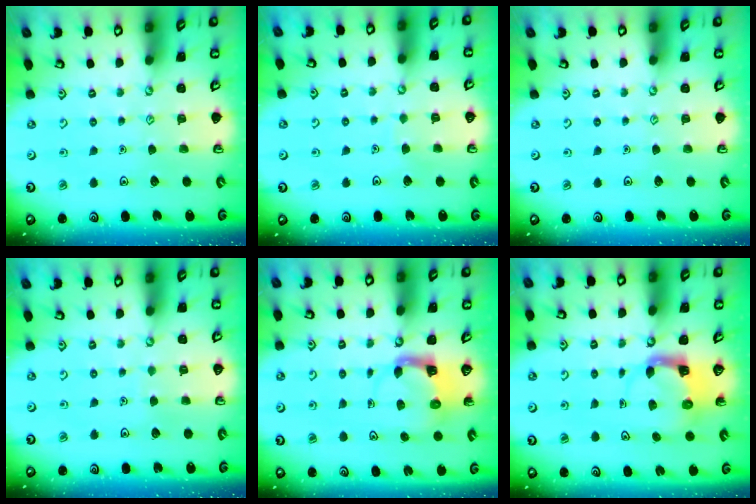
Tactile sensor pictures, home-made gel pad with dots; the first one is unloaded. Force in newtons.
{"total": 2.7, "press": 2.7, "slide": 0.2}
{"total": 0.0}
{"total": 1.7, "press": 1.7, "slide": 0.1}
{"total": 3.7, "press": 3.7, "slide": 0.6}
{"total": 3.9, "press": 3.9, "slide": 0.7}